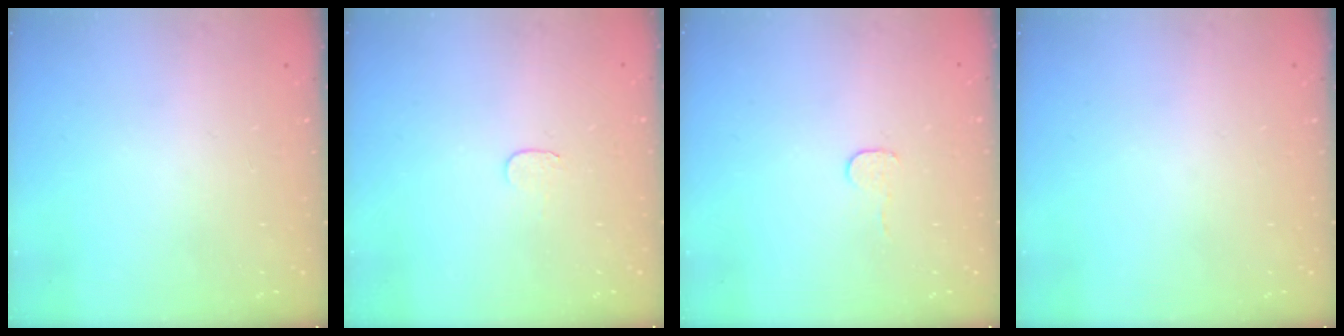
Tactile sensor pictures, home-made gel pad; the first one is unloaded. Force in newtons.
{"total": 3.8, "press": 3.8, "slide": 0.4}
{"total": 3.4, "press": 3.4, "slide": 0.3}
{"total": 0.0}